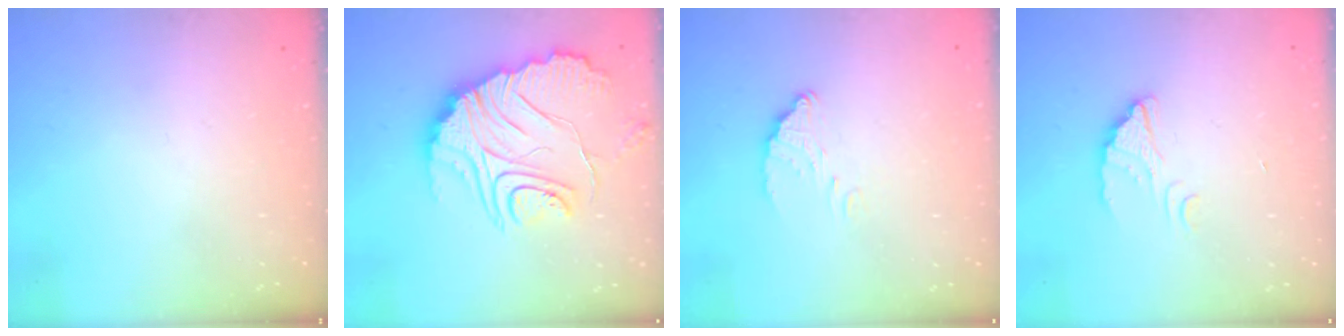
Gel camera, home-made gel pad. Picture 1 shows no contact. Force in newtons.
{"total": 18.9, "press": 18.8, "slide": 1.8}
{"total": 3.9, "press": 3.9, "slide": 0.2}
{"total": 2.3, "press": 2.3, "slide": 0.2}